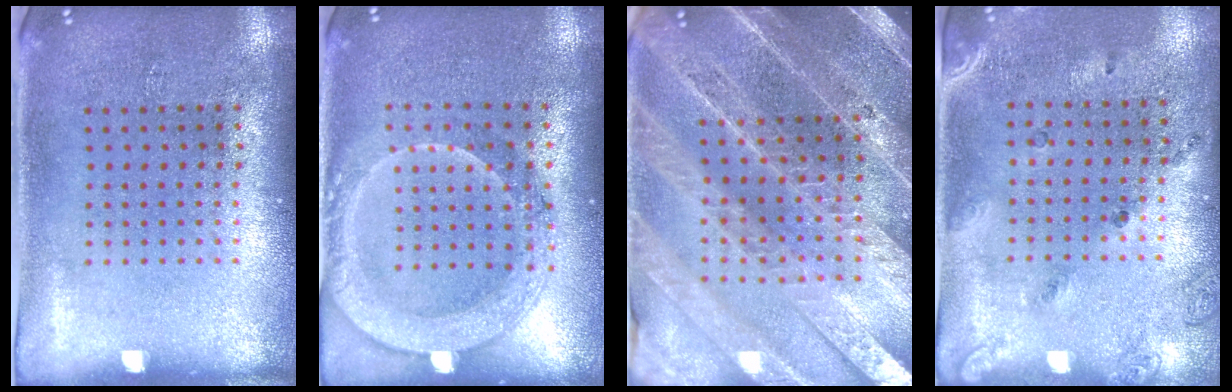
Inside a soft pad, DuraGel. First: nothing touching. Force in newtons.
{"total": 2.0, "press": 1.8, "slide": 0.9}
{"total": 4.6, "press": 4.1, "slide": 2.2}
{"total": 1.5, "press": 1.1, "slide": 1.0}